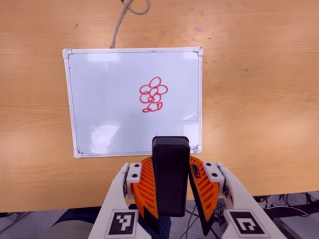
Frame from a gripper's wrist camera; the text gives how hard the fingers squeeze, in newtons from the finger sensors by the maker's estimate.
{"total": 8.7, "left": 6.8, "right": 10.7}